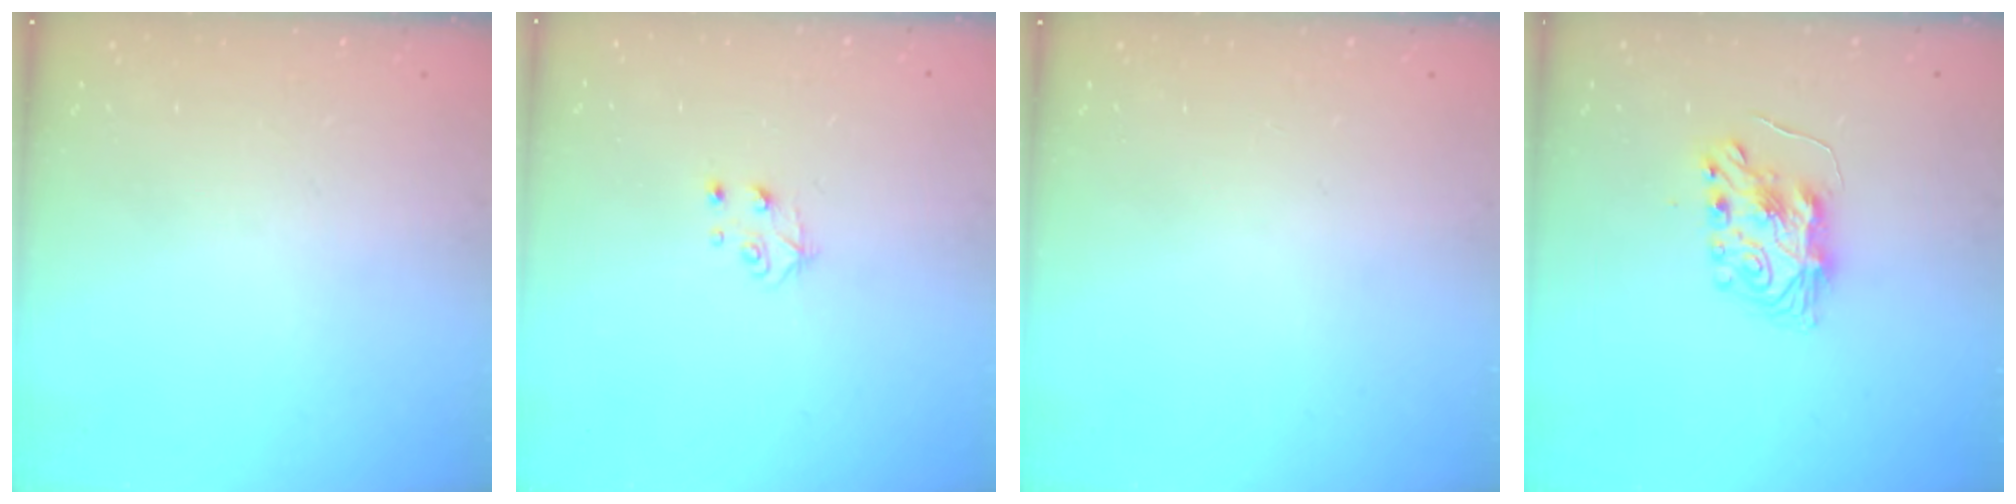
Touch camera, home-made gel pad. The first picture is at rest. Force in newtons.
{"total": 4.0, "press": 3.9, "slide": 0.4}
{"total": 0.0}
{"total": 8.1, "press": 8.1, "slide": 0.5}